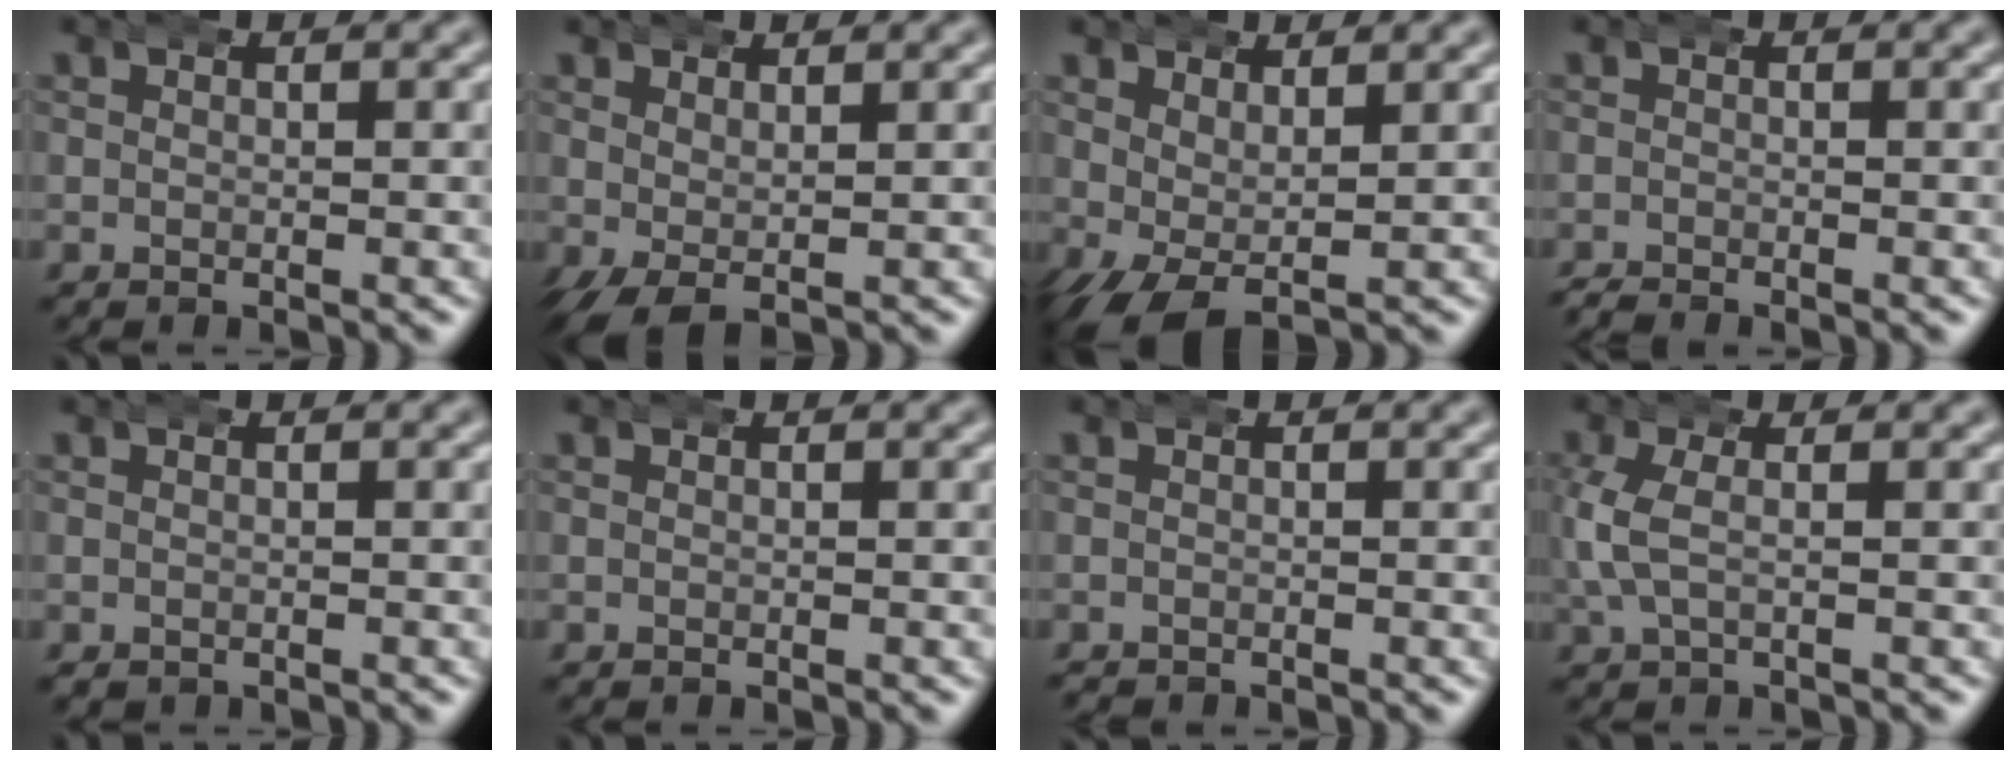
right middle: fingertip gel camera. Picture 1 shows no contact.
{"total": 2.2, "force": [-0.3, 1.1, 1.9], "torque": [-0.036, -0.015, 0.007]}
{"total": 5.1, "force": [-1.2, 3.1, 3.8], "torque": [-0.090, -0.035, 0.001]}
{"total": 1.1, "force": [-1.1, 0.1, 0.0], "torque": [-0.003, -0.007, -0.020]}
{"total": 0.7, "force": [-0.5, 0.5, 0.1], "torque": [-0.006, -0.006, -0.006]}
{"total": 0.0}
{"total": 0.5, "force": [-0.5, 0.0, -0.1], "torque": [-0.002, -0.007, -0.007]}
{"total": 3.3, "force": [0.1, 2.0, 2.7], "torque": [-0.072, 0.001, 0.004]}